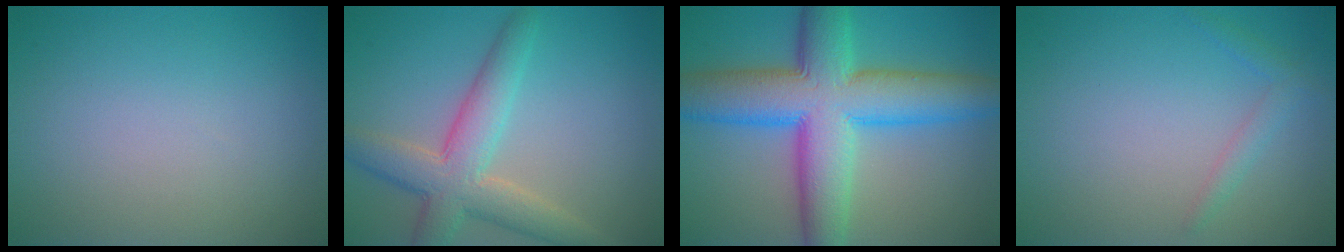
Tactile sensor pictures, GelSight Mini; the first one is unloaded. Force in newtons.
{"total": 5.7, "press": 5.7, "slide": 0.4}
{"total": 11.7, "press": 11.7, "slide": 0.1}
{"total": 1.4, "press": 1.4, "slide": 0.1}